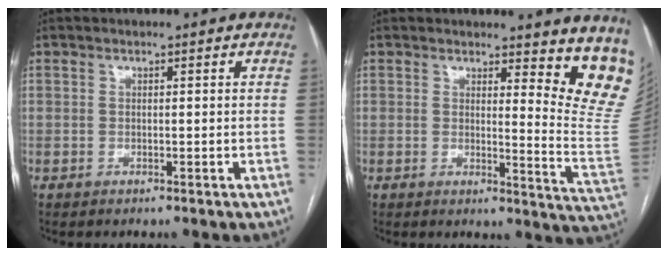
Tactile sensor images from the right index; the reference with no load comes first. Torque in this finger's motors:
{"motor_torque": [-0.12, 0.23, 0.04, 0.01]}